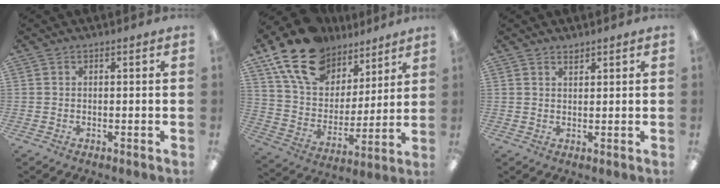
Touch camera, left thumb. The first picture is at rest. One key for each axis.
{"total": 18.9, "fx": 13.0, "fy": 11.3, "fz": 7.8, "tx": -0.158, "ty": -0.065, "tz": 0.242}
{"total": 1.4, "fx": 1.4, "fy": 0.3, "fz": 0.1, "tx": 0.004, "ty": -0.006, "tz": 0.025}